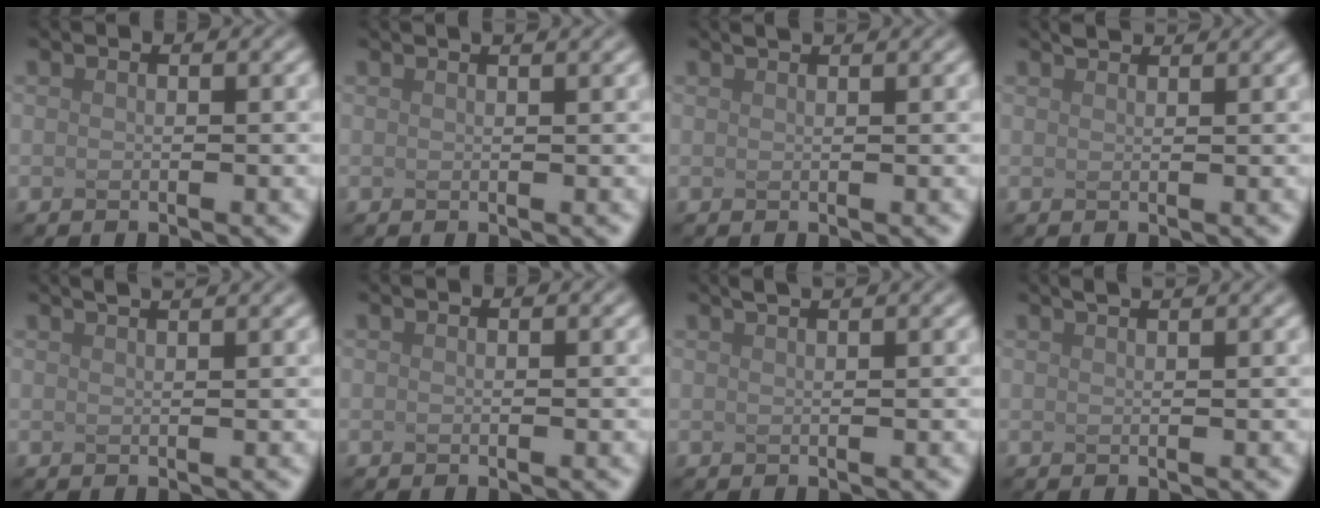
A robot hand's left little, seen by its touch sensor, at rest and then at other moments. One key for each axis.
{"total": 2.4, "fx": 1.6, "fy": 1.0, "fz": 1.5, "tx": 0.003, "ty": 0.016, "tz": -0.011}
{"total": 1.5, "fx": 1.2, "fy": 0.4, "fz": 0.7, "tx": 0.000, "ty": 0.007, "tz": -0.003}
{"total": 1.6, "fx": 1.5, "fy": 0.2, "fz": 0.4, "tx": -0.002, "ty": 0.005, "tz": 0.018}
{"total": 3.8, "fx": 2.8, "fy": 1.3, "fz": 2.2, "tx": -0.007, "ty": 0.030, "tz": 0.005}
{"total": 0.0}
{"total": 2.7, "fx": 2.0, "fy": 0.8, "fz": 1.6, "tx": -0.005, "ty": 0.017, "tz": 0.000}
{"total": 3.0, "fx": 2.2, "fy": 1.0, "fz": 1.8, "tx": -0.005, "ty": 0.022, "tz": 0.000}